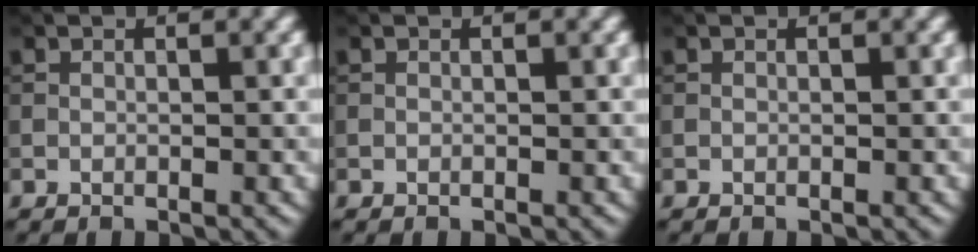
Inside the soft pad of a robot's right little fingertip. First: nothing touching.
{"total": 0.0}
{"total": 0.0}